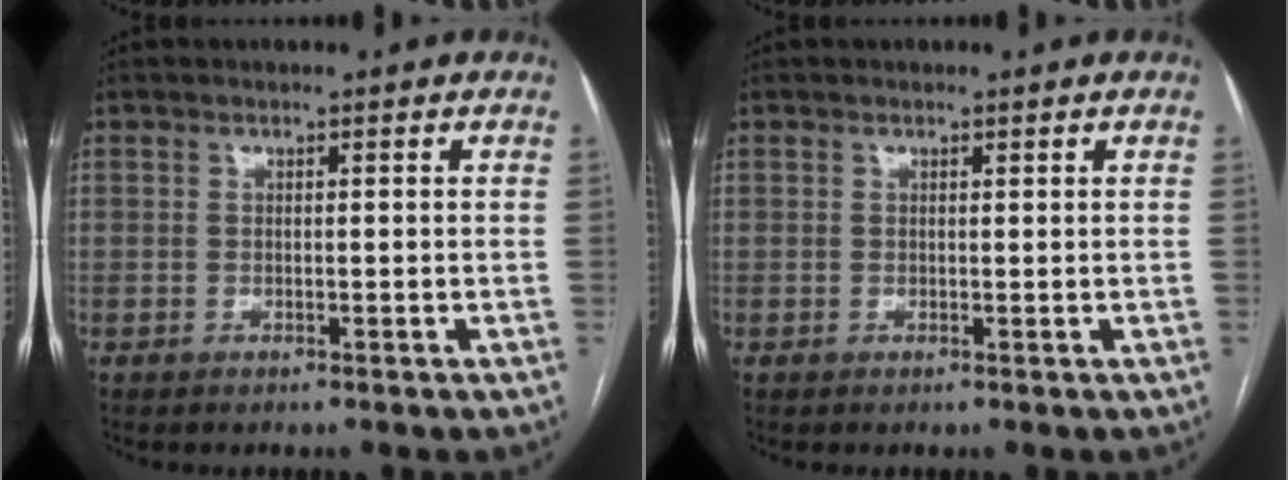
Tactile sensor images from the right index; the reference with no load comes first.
{"total": 0.0}